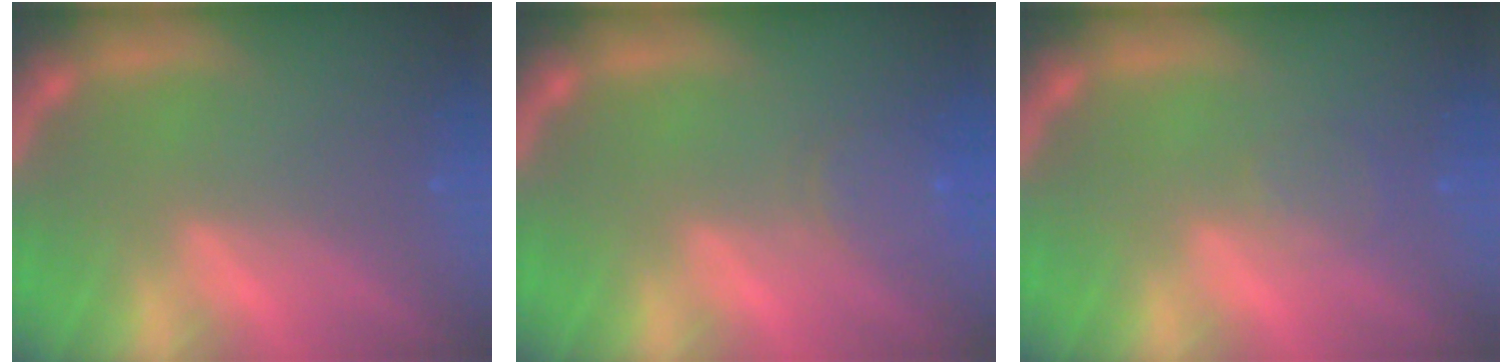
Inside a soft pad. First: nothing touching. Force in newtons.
{"total": 3.0}
{"total": 1.5}